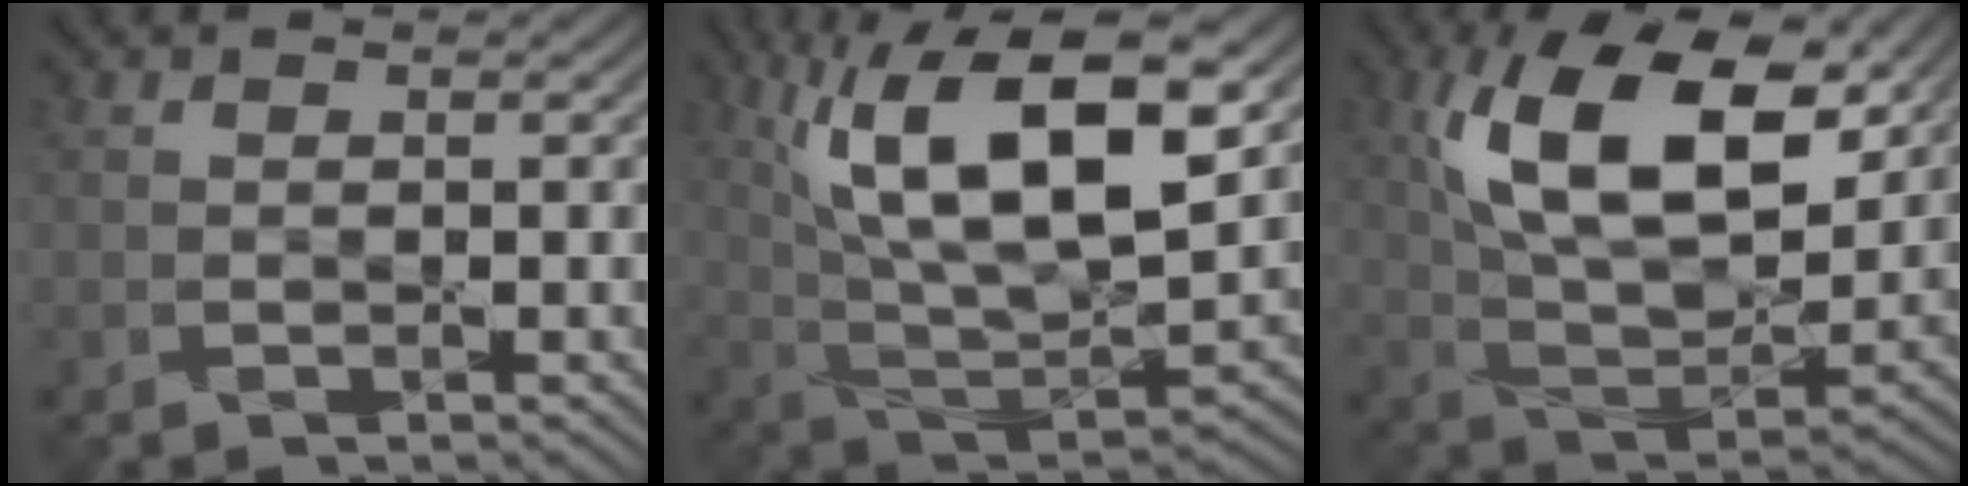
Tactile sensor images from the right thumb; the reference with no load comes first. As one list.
[{"total": 16.2, "force": [6.7, 6.0, 13.5], "torque": [-0.274, 0.001, 0.129]}, {"total": 15.8, "force": [6.5, 7.9, 12.0], "torque": [-0.236, 0.000, 0.122]}]